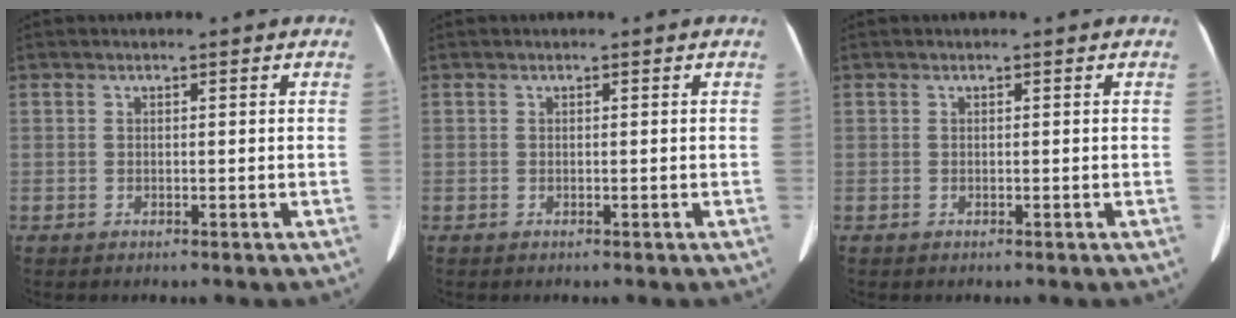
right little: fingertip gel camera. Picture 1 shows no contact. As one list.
[{"total": 0.0}, {"total": 0.0}]